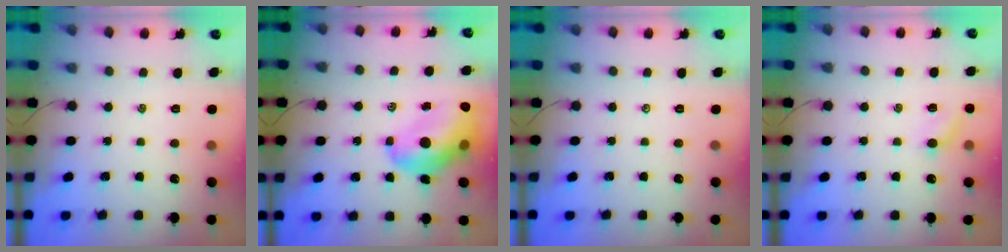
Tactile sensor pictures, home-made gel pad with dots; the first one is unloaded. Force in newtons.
{"total": 14.8, "press": 14.1, "slide": 4.4}
{"total": 0.0}
{"total": 5.4, "press": 5.2, "slide": 1.2}